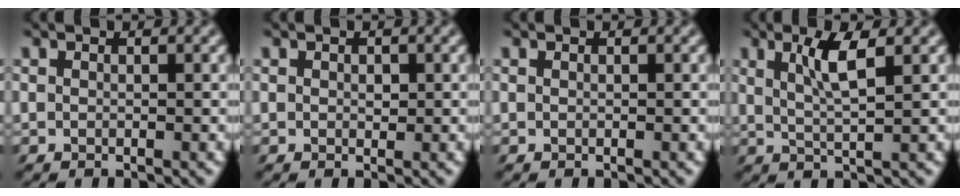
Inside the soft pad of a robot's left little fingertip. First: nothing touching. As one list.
[{"total": 0.9, "force": [0.1, 0.7, 0.6], "torque": [-0.014, -0.001, 0.005]}, {"total": 0.0}, {"total": 2.9, "force": [1.2, -0.1, 2.7], "torque": [-0.053, -0.001, 0.020]}]